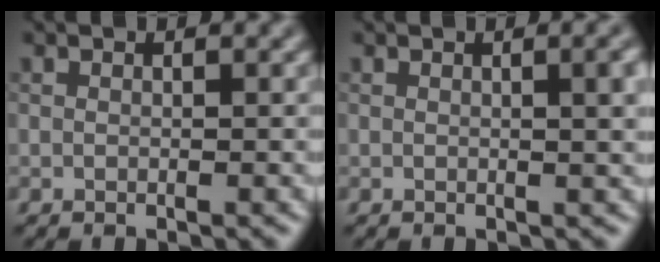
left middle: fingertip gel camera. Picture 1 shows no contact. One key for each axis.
{"total": 3.5, "fx": 0.6, "fy": 1.1, "fz": 3.2, "tx": -0.033, "ty": 0.008, "tz": 0.007}